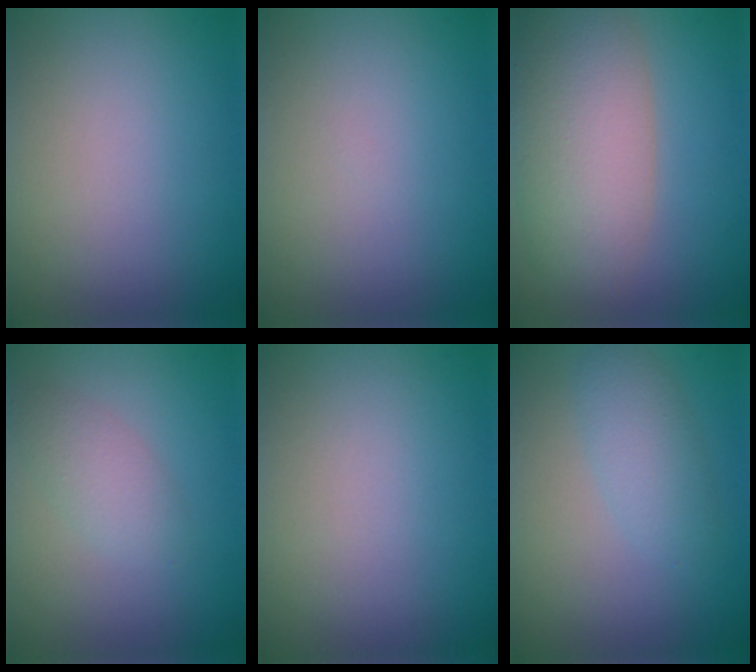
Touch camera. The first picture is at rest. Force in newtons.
{"total": 0.0}
{"total": 7.7, "press": 7.7, "slide": 0.6}
{"total": 2.2, "press": 2.2, "slide": 0.2}
{"total": 0.0}
{"total": 2.7, "press": 2.7, "slide": 0.1}